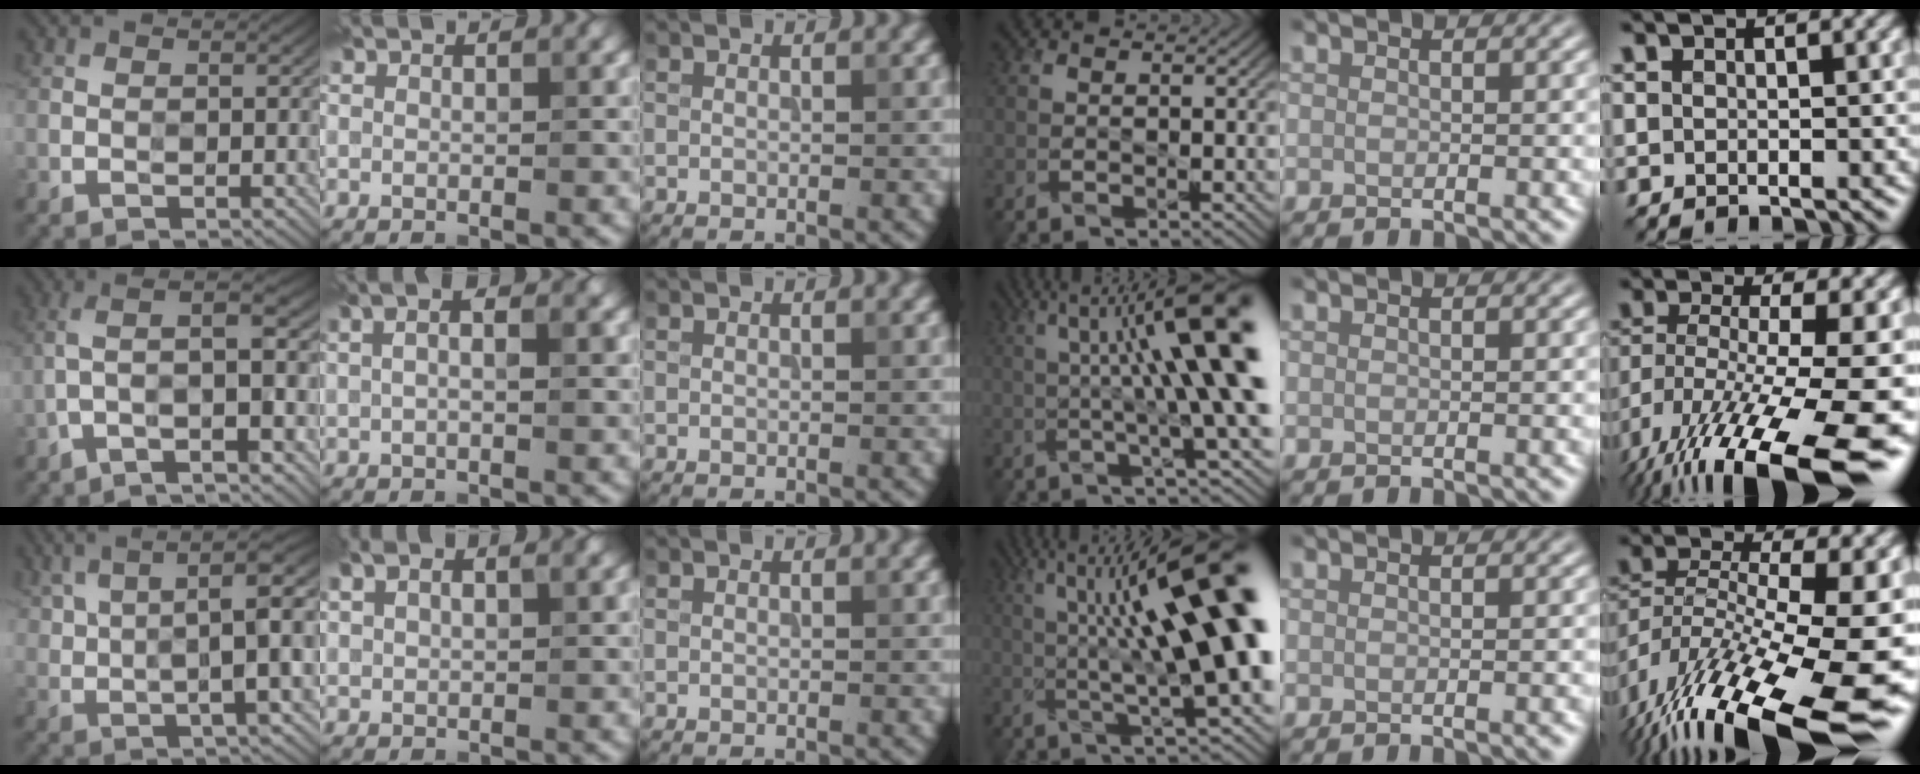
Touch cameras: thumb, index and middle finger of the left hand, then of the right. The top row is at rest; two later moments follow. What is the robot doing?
{"motion": "wipe", "object": "glass cup"}